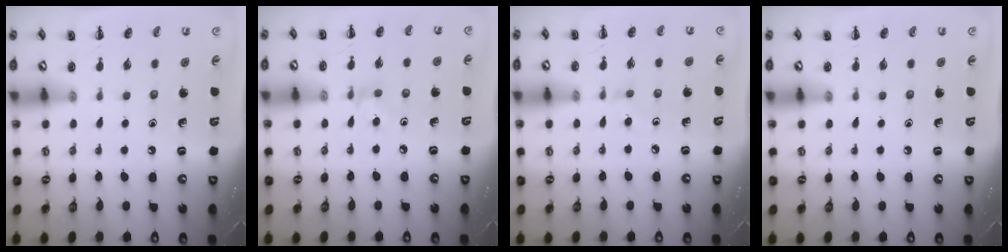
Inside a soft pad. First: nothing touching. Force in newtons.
{"total": 4.2, "press": 3.9, "slide": 1.6}
{"total": 2.7, "press": 2.5, "slide": 1.0}
{"total": 0.0}